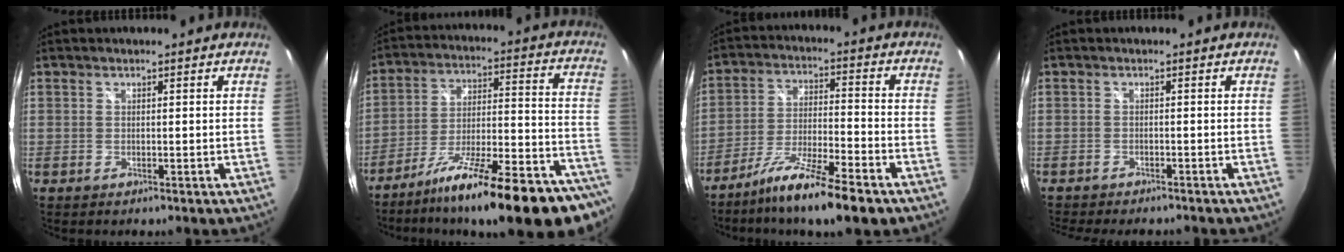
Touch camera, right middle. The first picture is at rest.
{"total": 27.8, "force": [-21.6, 5.2, 16.7], "torque": [-0.233, -0.034, -0.307]}
{"total": 13.4, "force": [-9.9, 1.2, 9.0], "torque": [-0.175, -0.025, -0.173]}
{"total": 7.0, "force": [-6.3, 1.6, 2.7], "torque": [-0.064, -0.019, -0.094]}